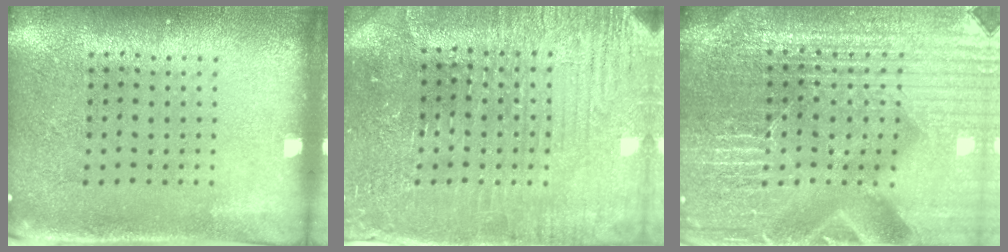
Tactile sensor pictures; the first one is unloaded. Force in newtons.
{"total": 3.5, "press": 3.5, "slide": 0.6}
{"total": 5.5, "press": 5.1, "slide": 2.2}